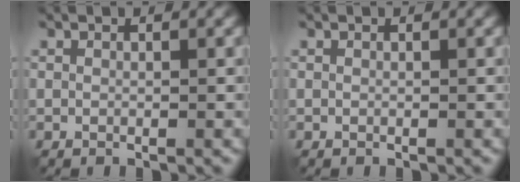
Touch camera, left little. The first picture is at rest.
{"total": 0.0}